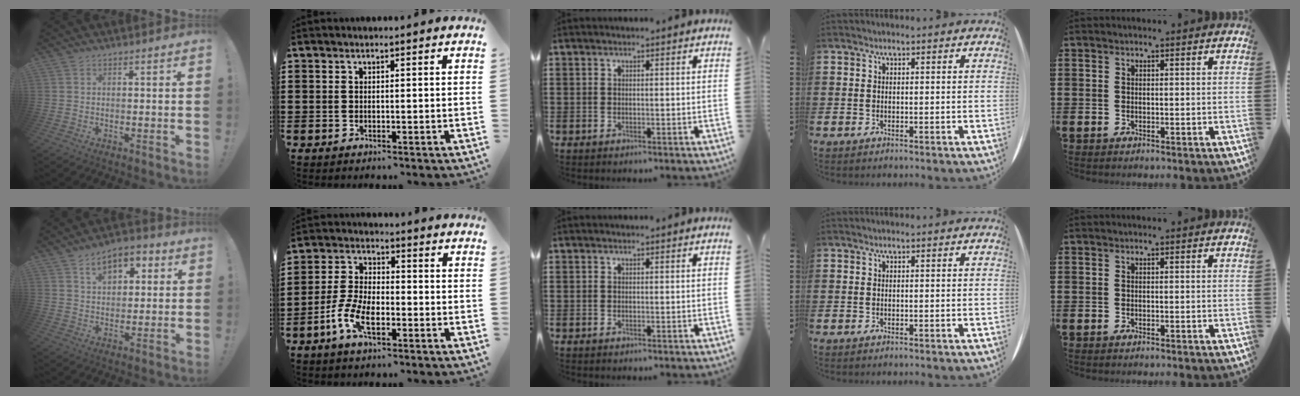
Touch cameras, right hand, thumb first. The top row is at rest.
{"thumb": {"total": 9.3, "force": [4.2, 6.2, 5.5], "torque": [-0.080, -0.007, 0.075]}, "index": {"total": 7.1, "force": [-3.3, 3.1, 5.5], "torque": [-0.141, -0.008, -0.069]}}